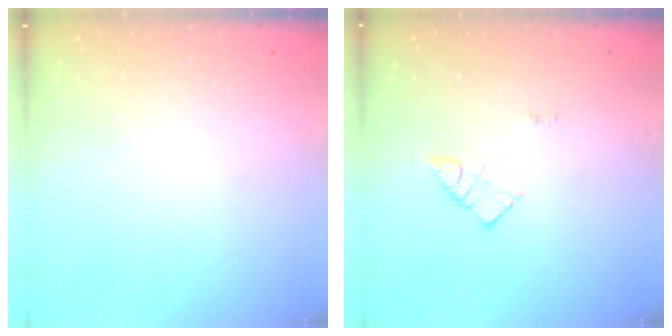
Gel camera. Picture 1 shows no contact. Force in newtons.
{"total": 3.6, "press": 3.6, "slide": 0.4}